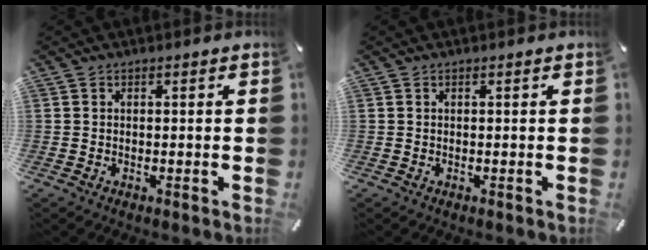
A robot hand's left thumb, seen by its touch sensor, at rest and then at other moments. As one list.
[{"total": 0.0}]